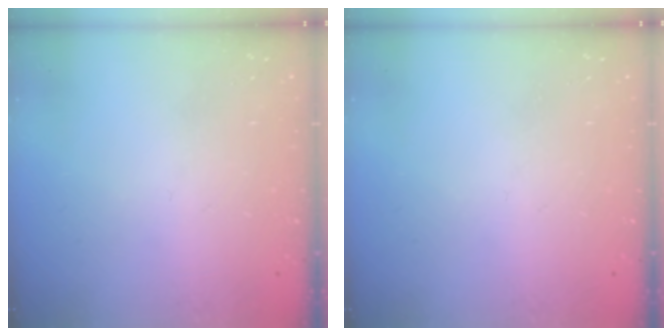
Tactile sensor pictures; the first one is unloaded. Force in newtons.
{"total": 0.0}